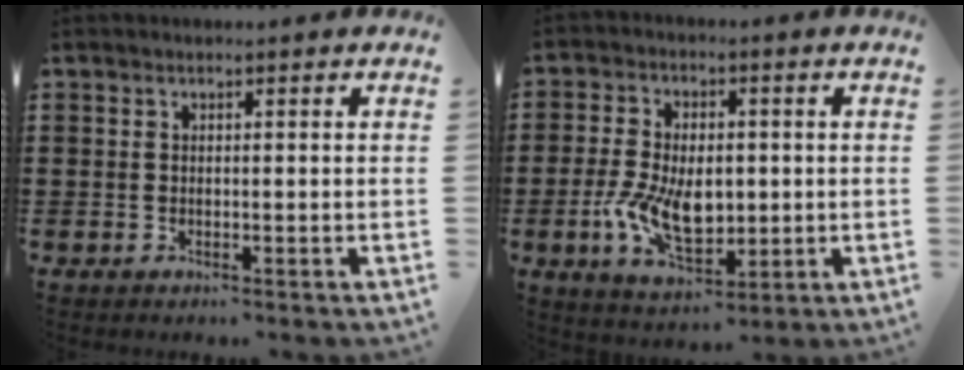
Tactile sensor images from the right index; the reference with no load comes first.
{"total": 9.6, "force": [-1.2, 5.7, 7.7], "torque": [-0.161, 0.004, -0.023]}